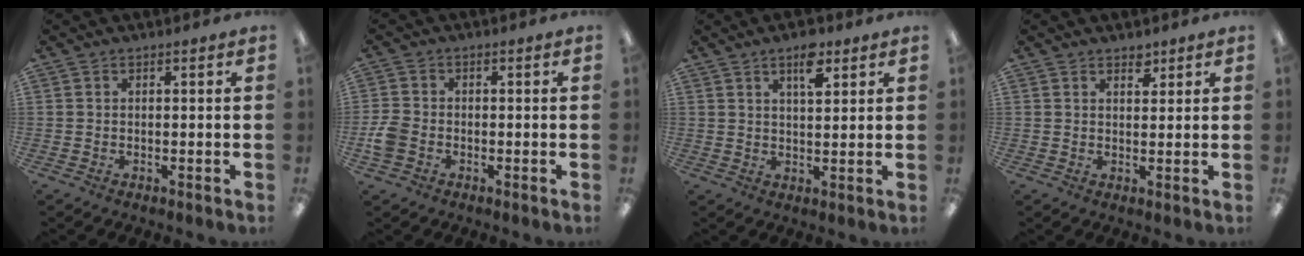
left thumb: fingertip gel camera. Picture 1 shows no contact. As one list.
[{"total": 4.8, "force": [-1.7, 3.6, 2.6], "torque": [-0.052, 0.010, -0.031]}, {"total": 6.5, "force": [3.9, 2.7, 4.4], "torque": [-0.063, -0.012, 0.063]}, {"total": 2.8, "force": [2.2, 1.4, 1.0], "torque": [0.002, -0.013, 0.035]}]